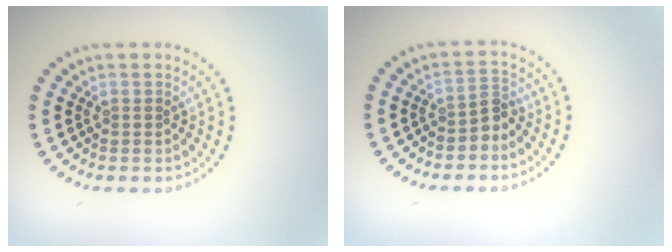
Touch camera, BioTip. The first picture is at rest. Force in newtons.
{"total": 2.0, "press": 1.5, "slide": 1.3}